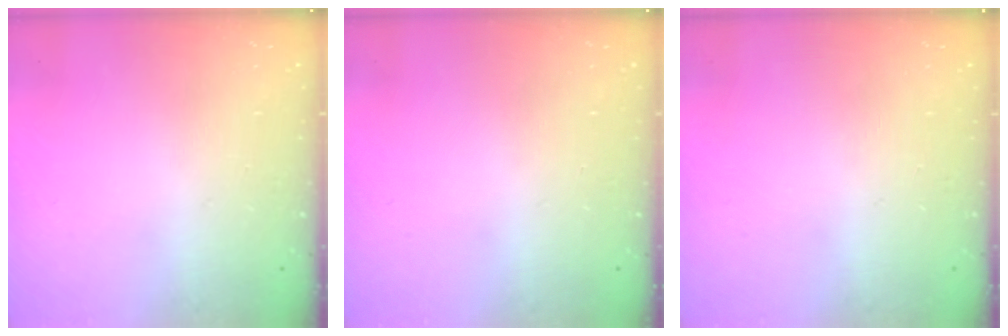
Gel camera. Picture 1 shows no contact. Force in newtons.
{"total": 0.0}
{"total": 0.0}